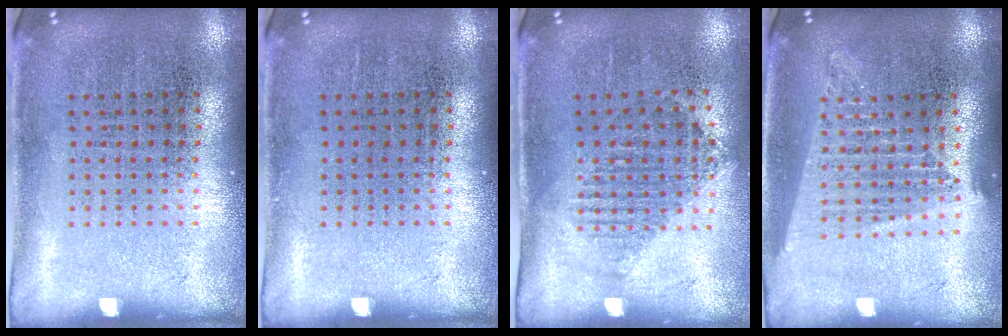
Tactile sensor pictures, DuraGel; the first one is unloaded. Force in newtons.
{"total": 0.0}
{"total": 1.0, "press": 0.9, "slide": 0.4}
{"total": 1.8, "press": 1.6, "slide": 0.8}